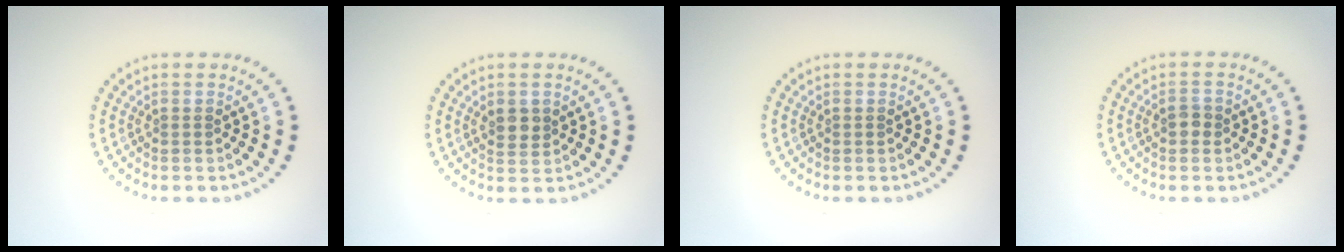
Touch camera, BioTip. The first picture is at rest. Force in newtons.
{"total": 1.8, "press": 1.7, "slide": 0.7}
{"total": 0.0}
{"total": 1.3, "press": 1.3, "slide": 0.2}